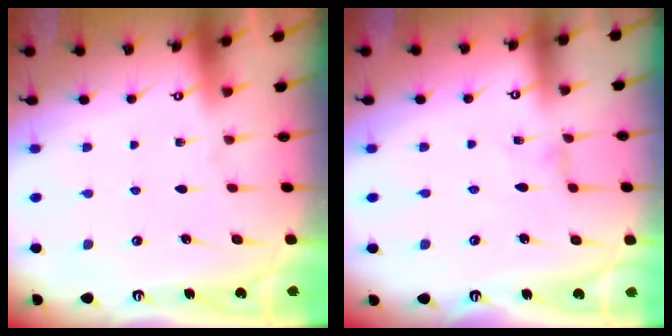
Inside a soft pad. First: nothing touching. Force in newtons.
{"total": 0.0}